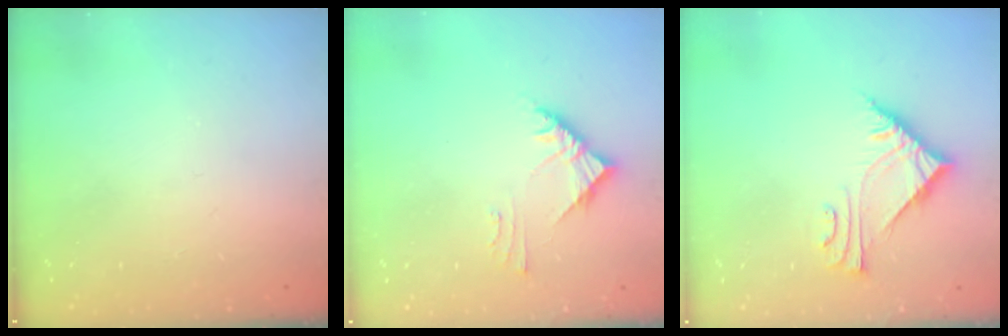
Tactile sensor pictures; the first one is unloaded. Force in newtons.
{"total": 5.3, "press": 5.3, "slide": 0.2}
{"total": 7.2, "press": 7.2, "slide": 0.3}